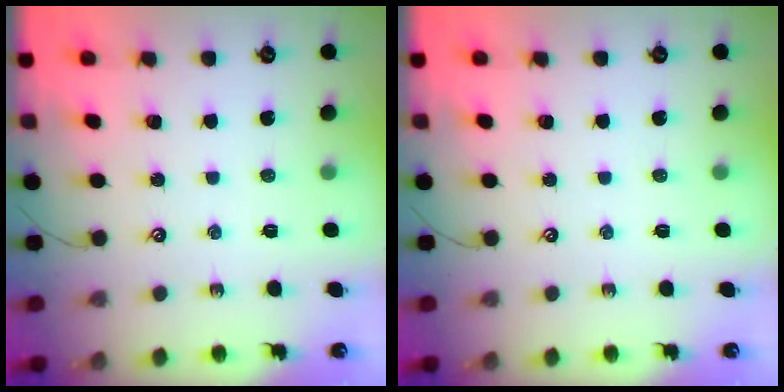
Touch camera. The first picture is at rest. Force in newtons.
{"total": 0.0}